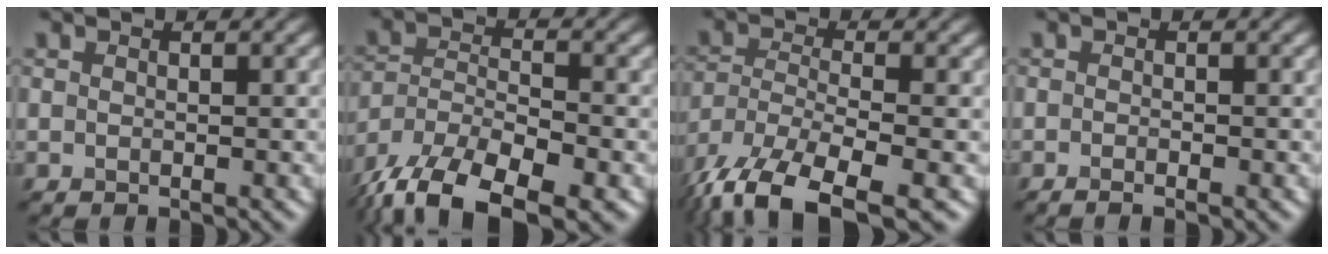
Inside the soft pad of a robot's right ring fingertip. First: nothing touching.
{"total": 13.0, "force": [-10.6, 4.3, 6.2], "torque": [-0.146, -0.025, -0.141]}
{"total": 11.8, "force": [-8.9, 3.5, 7.0], "torque": [-0.192, -0.030, -0.116]}
{"total": 1.5, "force": [-1.4, -0.5, 0.1], "torque": [-0.018, -0.004, 0.002]}